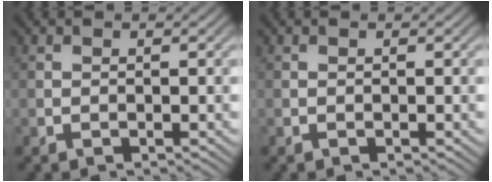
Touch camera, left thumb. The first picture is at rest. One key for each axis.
{"total": 0.0}